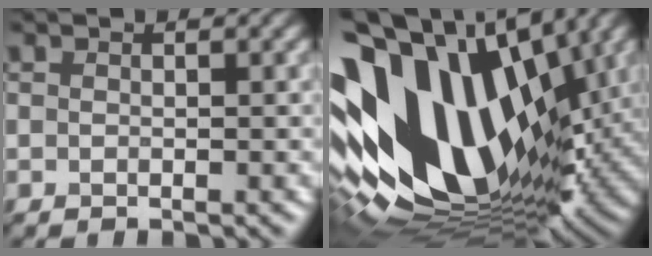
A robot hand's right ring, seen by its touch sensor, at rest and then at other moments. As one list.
[{"total": 18.7, "force": [1.9, 11.7, 14.4], "torque": [-0.294, 0.011, 0.020]}]